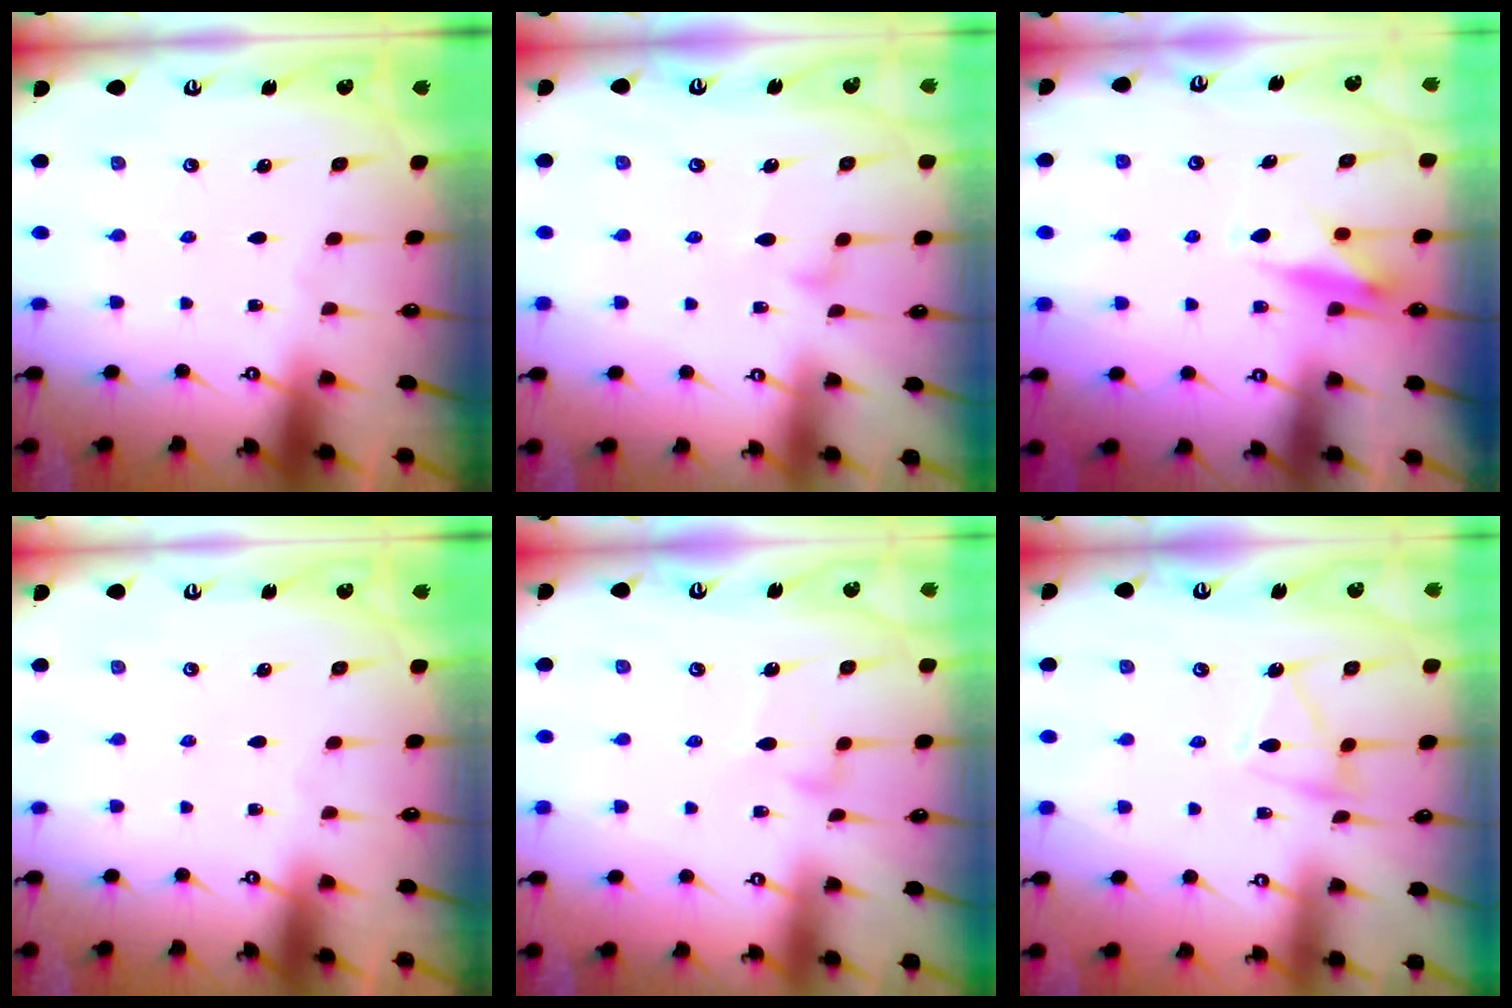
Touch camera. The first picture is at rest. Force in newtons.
{"total": 5.6, "press": 5.6, "slide": 0.3}
{"total": 9.4, "press": 9.4, "slide": 0.4}
{"total": 0.0}
{"total": 3.5, "press": 3.5, "slide": 0.2}
{"total": 10.3, "press": 10.3, "slide": 0.8}